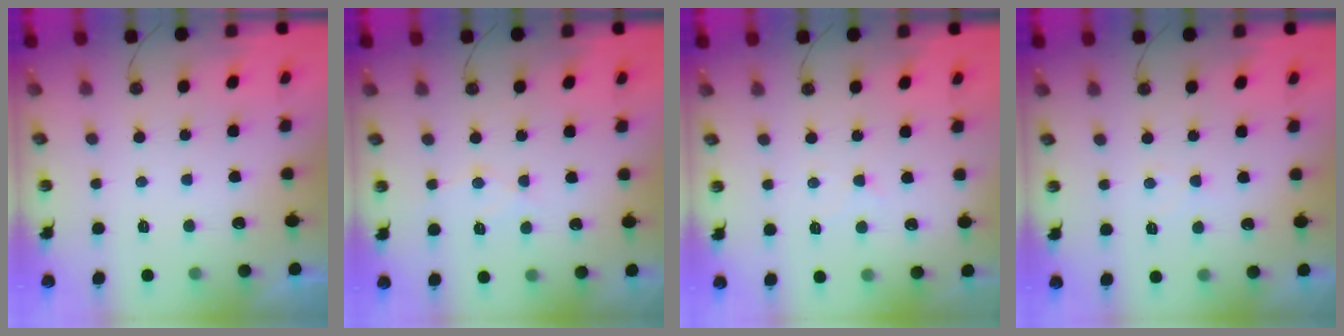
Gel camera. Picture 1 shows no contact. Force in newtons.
{"total": 7.0, "press": 6.9, "slide": 0.4}
{"total": 5.9, "press": 5.8, "slide": 0.8}
{"total": 3.9, "press": 3.9, "slide": 0.6}